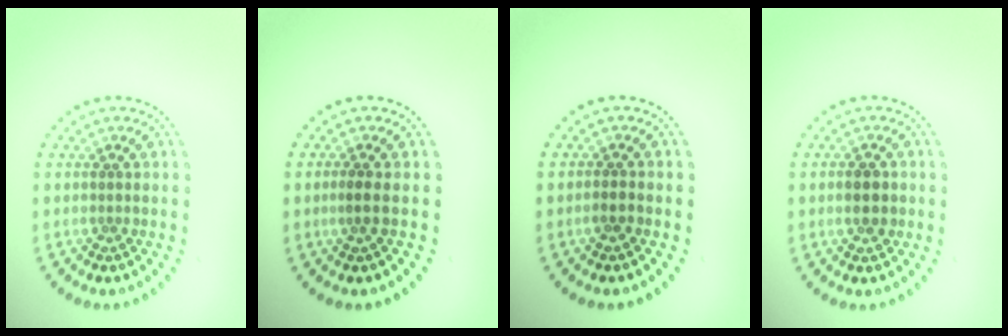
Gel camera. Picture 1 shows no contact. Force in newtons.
{"total": 1.2, "press": 0.8, "slide": 0.8}
{"total": 1.1, "press": 1.0, "slide": 0.4}
{"total": 2.0, "press": 2.0, "slide": 0.2}